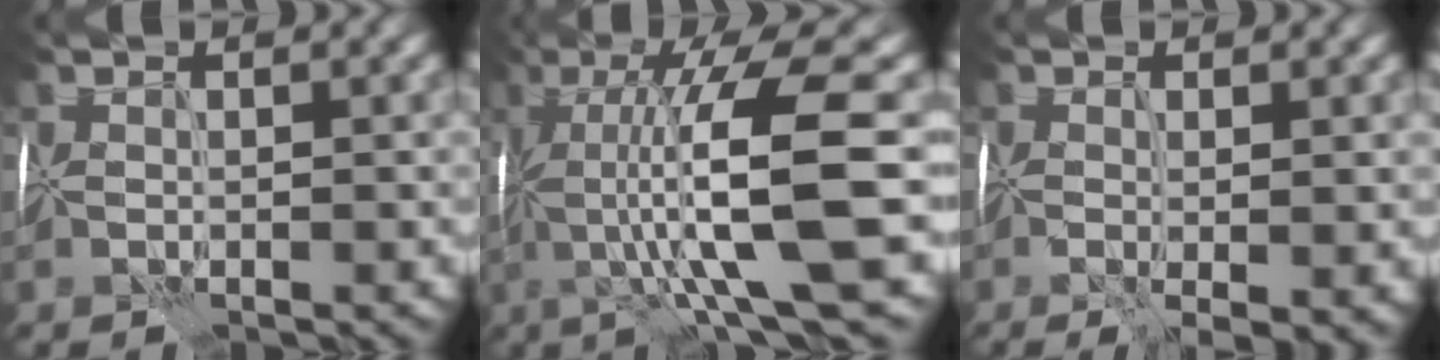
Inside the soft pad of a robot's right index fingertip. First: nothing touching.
{"total": 10.8, "force": [-1.4, 1.9, 10.6], "torque": [-0.175, 0.003, -0.024]}
{"total": 3.5, "force": [-0.7, 1.0, 3.3], "torque": [-0.057, -0.012, -0.012]}